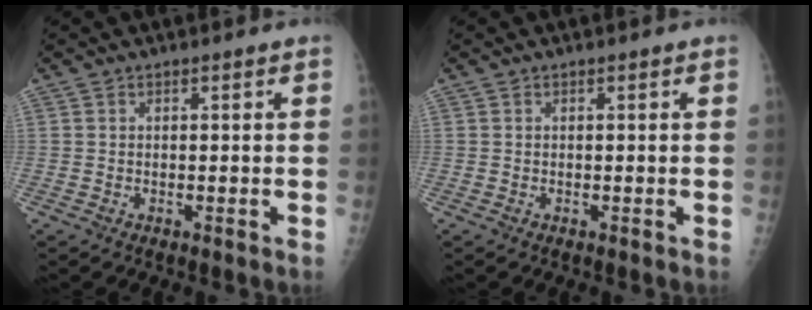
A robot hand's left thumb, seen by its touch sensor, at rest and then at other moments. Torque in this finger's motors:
{"motor_torque": [0.00, 0.00, -0.04, -0.05, 0.00]}